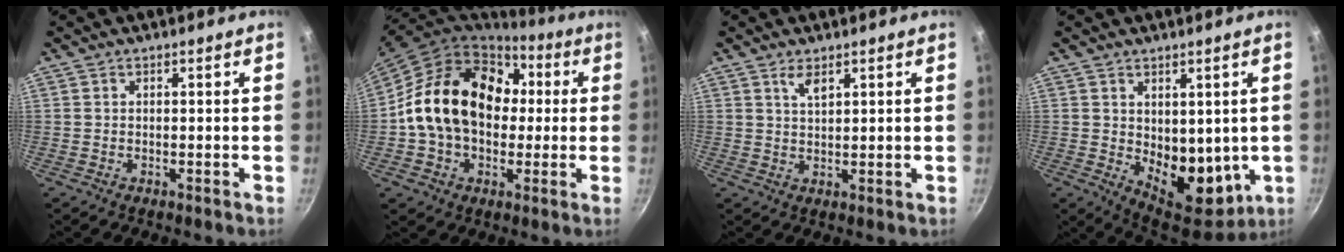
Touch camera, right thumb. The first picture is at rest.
{"total": 22.2, "force": [2.0, 16.4, 14.8], "torque": [-0.233, 0.043, 0.030]}
{"total": 3.0, "force": [1.8, 1.2, 2.1], "torque": [-0.035, -0.012, 0.036]}
{"total": 12.3, "force": [0.3, 8.1, 9.2], "torque": [-0.091, -0.038, 0.025]}